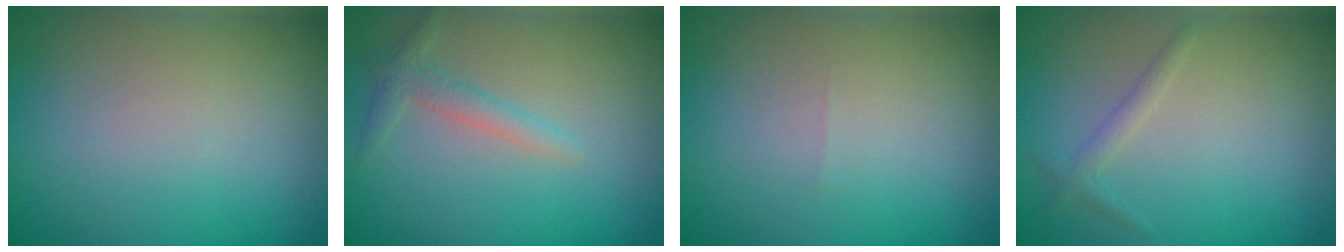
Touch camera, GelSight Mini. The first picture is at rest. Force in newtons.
{"total": 1.6, "press": 1.6, "slide": 0.1}
{"total": 0.0}
{"total": 1.1, "press": 1.1, "slide": 0.0}